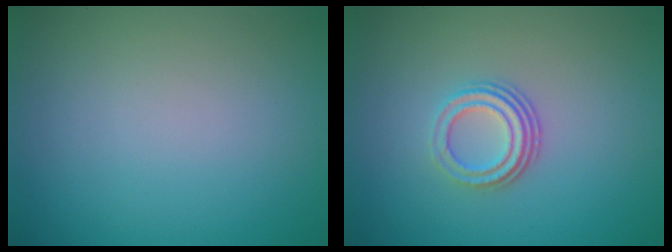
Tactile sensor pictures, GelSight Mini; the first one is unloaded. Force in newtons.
{"total": 3.0, "press": 2.1, "slide": 2.1}